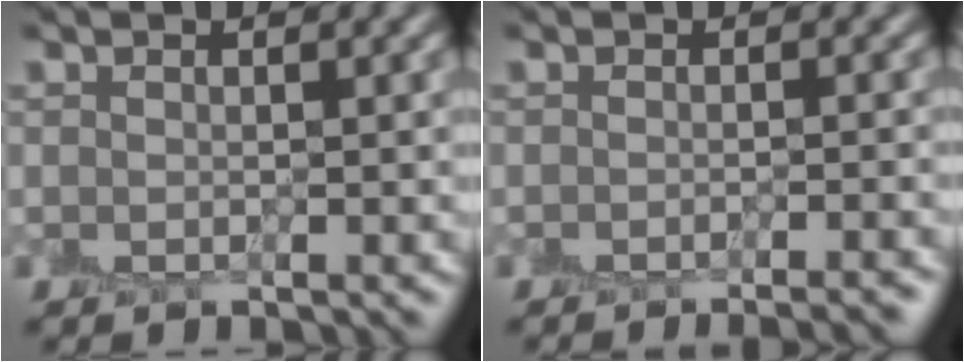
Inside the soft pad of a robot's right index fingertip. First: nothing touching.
{"total": 2.8, "force": [-2.4, 0.2, 1.3], "torque": [-0.005, -0.012, -0.028]}